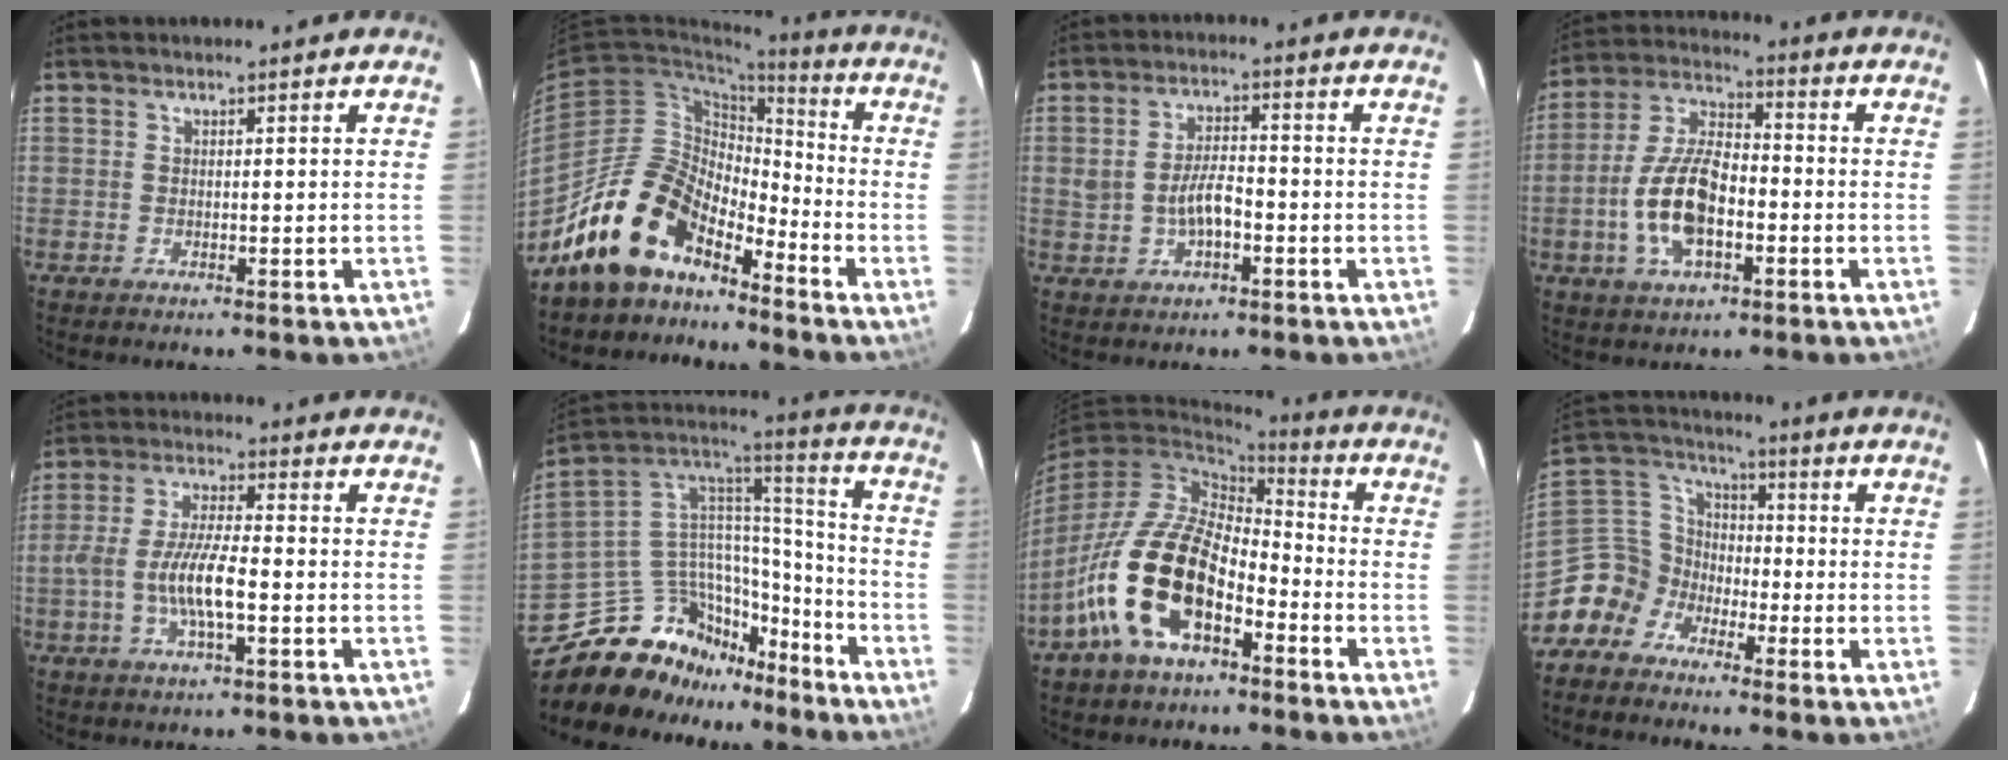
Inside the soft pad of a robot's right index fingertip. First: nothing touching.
{"total": 14.8, "force": [-11.6, 6.9, 6.1], "torque": [-0.117, 0.022, -0.213]}
{"total": 5.7, "force": [-1.2, 2.6, 4.9], "torque": [-0.094, 0.007, -0.013]}
{"total": 13.0, "force": [-3.5, 6.1, 11.0], "torque": [-0.230, 0.009, -0.065]}
{"total": 9.2, "force": [-2.4, 2.2, 8.7], "torque": [-0.176, 0.001, -0.046]}
{"total": 22.8, "force": [-17.5, 12.0, 8.3], "torque": [-0.176, 0.054, -0.280]}
{"total": 15.8, "force": [-8.3, 7.6, 11.0], "torque": [-0.217, 0.010, -0.156]}
{"total": 8.8, "force": [-6.1, 6.3, 0.9], "torque": [-0.042, 0.044, -0.144]}